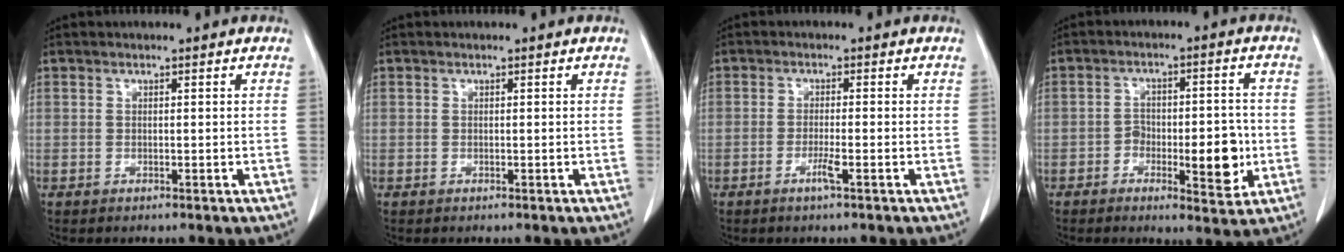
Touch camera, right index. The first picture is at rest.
{"total": 0.0}
{"total": 2.4, "force": [-1.2, -0.1, 2.1], "torque": [-0.042, -0.004, -0.025]}
{"total": 8.9, "force": [-2.6, 3.8, 7.7], "torque": [-0.102, 0.010, -0.033]}